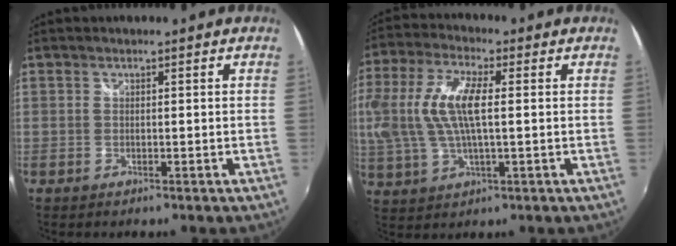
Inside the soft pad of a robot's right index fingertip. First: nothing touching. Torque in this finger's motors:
{"motor_torque": [1.42, -0.26, 0.44, 0.21]}